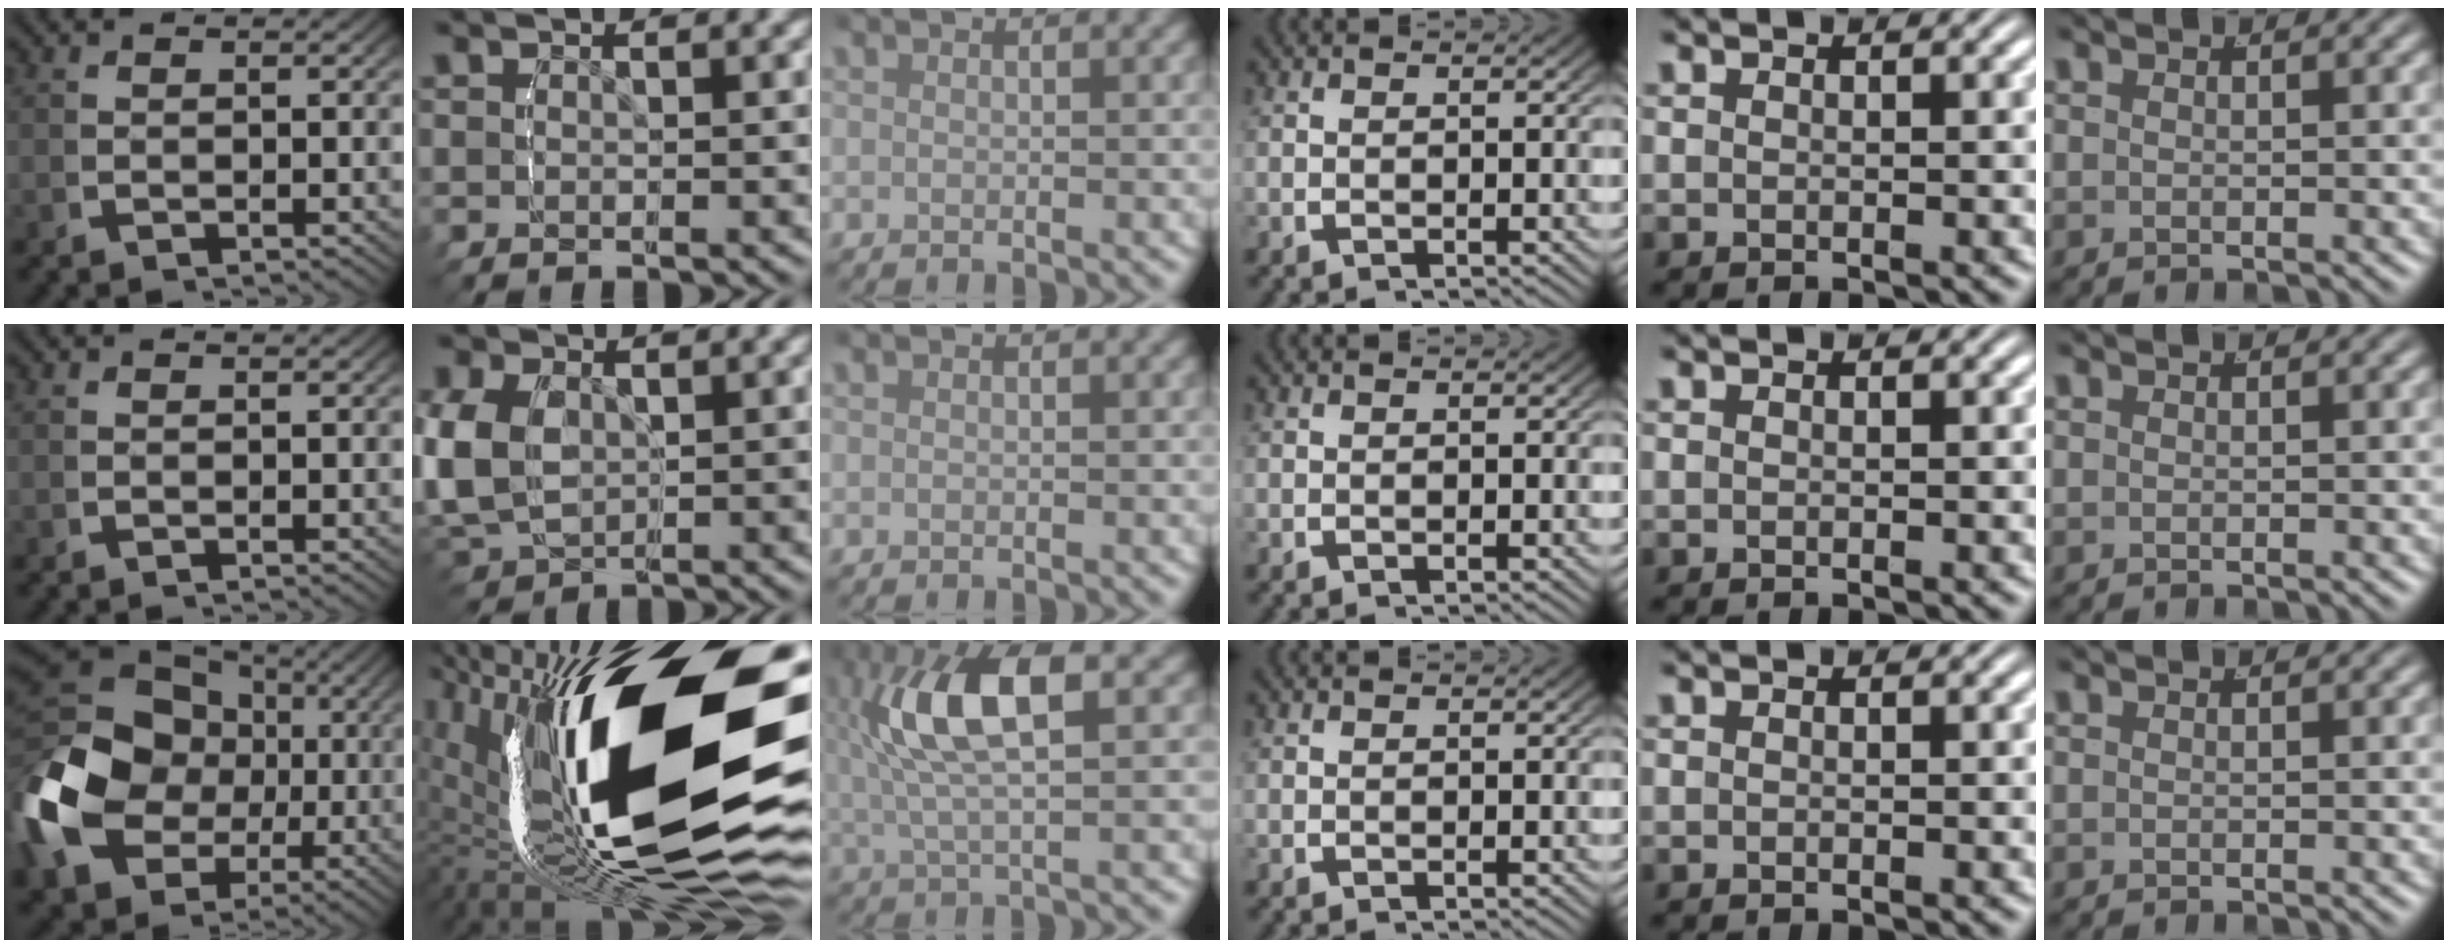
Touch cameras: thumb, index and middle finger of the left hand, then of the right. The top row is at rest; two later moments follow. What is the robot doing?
{"motion": "grasp_and_lifting", "object": "scissors"}